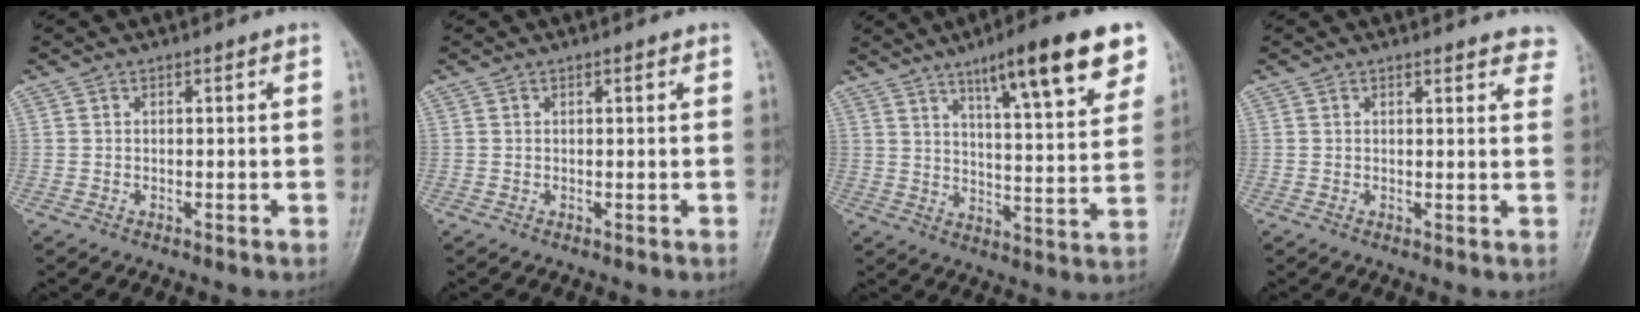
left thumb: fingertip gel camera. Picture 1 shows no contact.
{"total": 0.8, "force": [0.4, 0.2, 0.6], "torque": [-0.010, 0.000, 0.005]}
{"total": 18.4, "force": [10.9, 4.0, 14.3], "torque": [-0.178, -0.038, 0.161]}
{"total": 5.7, "force": [5.2, 1.7, 1.8], "torque": [0.012, -0.020, 0.041]}